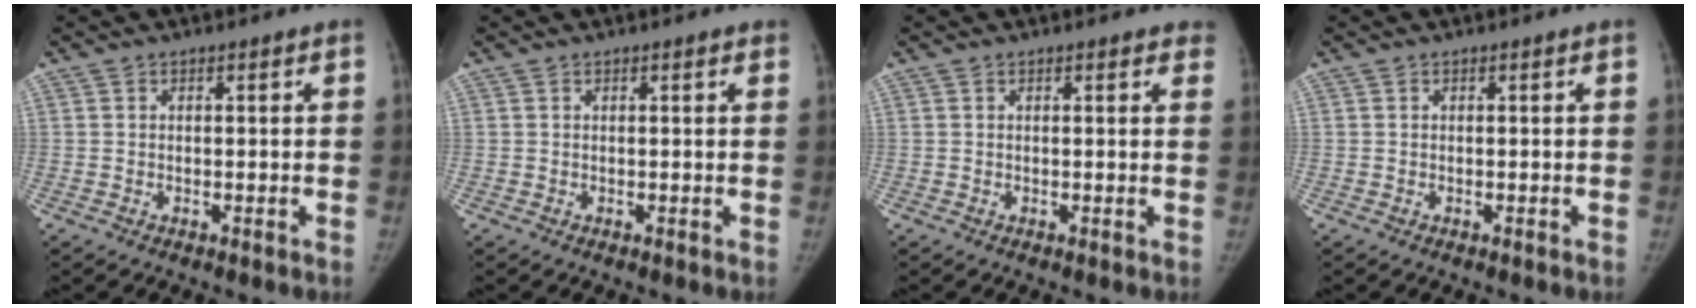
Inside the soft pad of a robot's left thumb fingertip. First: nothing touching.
{"total": 0.6, "force": [0.4, 0.2, 0.4], "torque": [-0.005, -0.001, 0.002]}
{"total": 2.4, "force": [1.9, 1.0, 0.9], "torque": [0.014, -0.005, 0.005]}
{"total": 0.0}